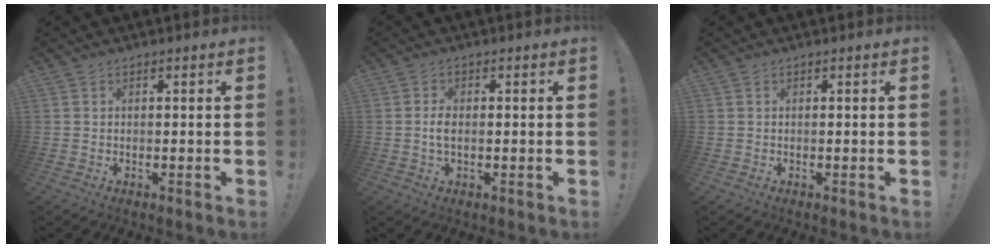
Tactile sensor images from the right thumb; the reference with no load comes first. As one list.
[{"total": 3.1, "force": [-0.3, 1.6, 2.6], "torque": [-0.047, 0.000, -0.009]}, {"total": 0.0}]